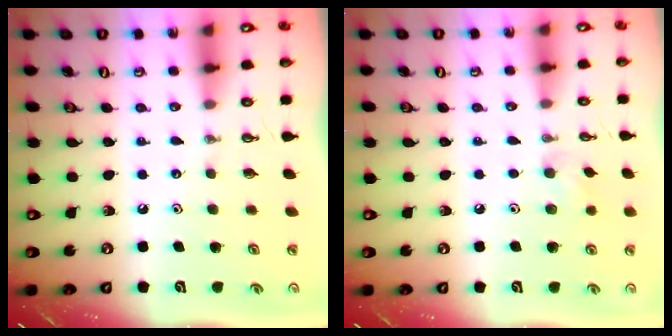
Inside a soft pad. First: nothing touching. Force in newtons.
{"total": 6.8, "press": 6.7, "slide": 0.7}